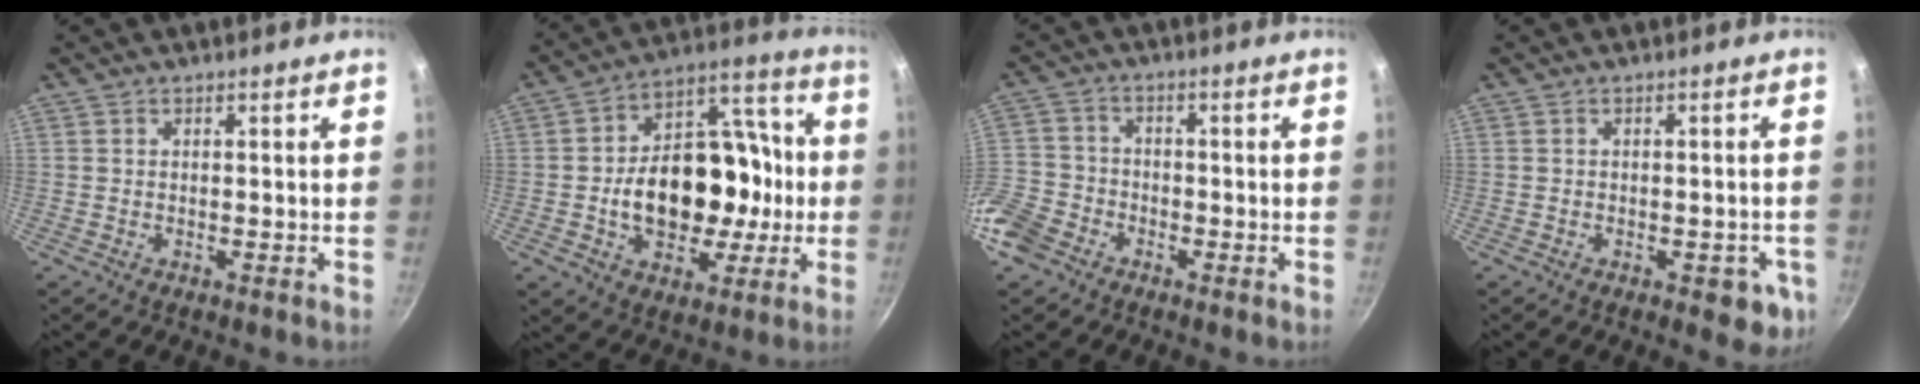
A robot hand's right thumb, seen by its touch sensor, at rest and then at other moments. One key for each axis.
{"total": 21.1, "fx": -1.8, "fy": 13.6, "fz": 16.0, "tx": -0.204, "ty": 0.044, "tz": -0.019}
{"total": 8.2, "fx": -5.0, "fy": 5.8, "fz": 3.0, "tx": -0.060, "ty": 0.019, "tz": -0.105}
{"total": 5.0, "fx": -2.2, "fy": 2.4, "fz": 3.8, "tx": -0.020, "ty": 0.008, "tz": -0.024}